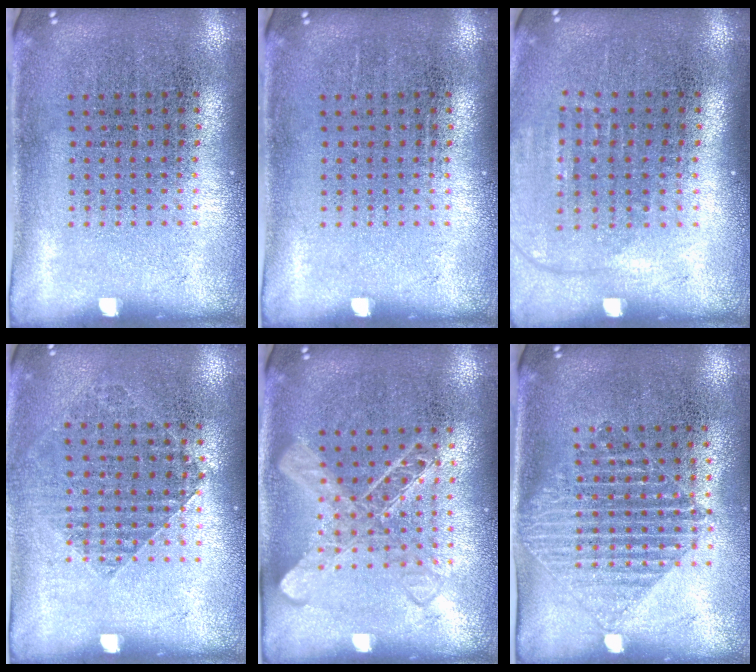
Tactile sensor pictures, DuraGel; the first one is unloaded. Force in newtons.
{"total": 0.0}
{"total": 1.3, "press": 1.2, "slide": 0.5}
{"total": 0.9, "press": 0.9, "slide": 0.2}
{"total": 1.3, "press": 1.3, "slide": 0.3}
{"total": 1.4, "press": 1.2, "slide": 0.6}